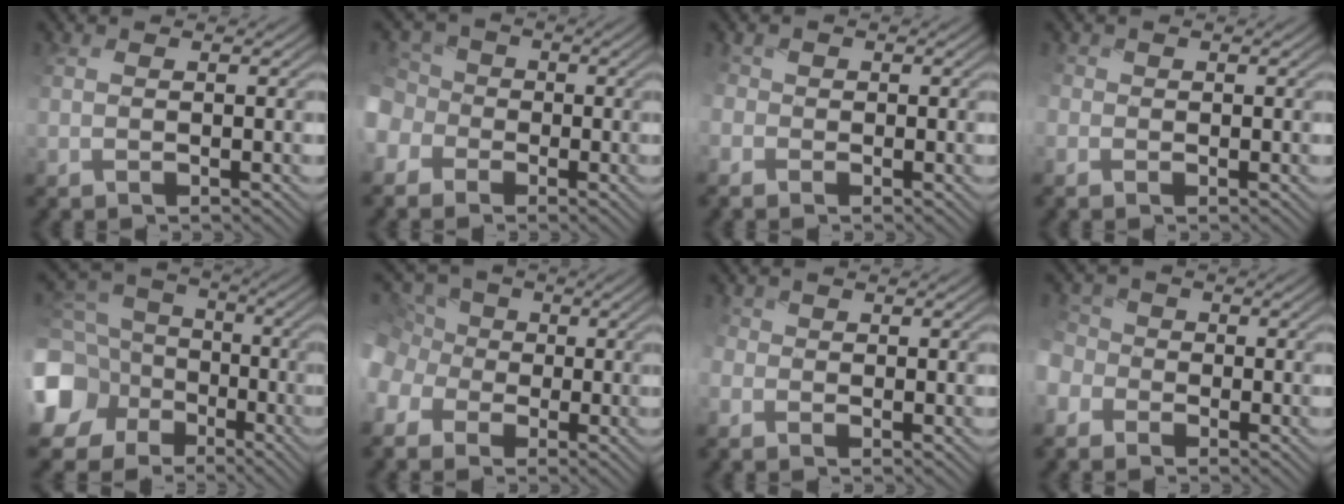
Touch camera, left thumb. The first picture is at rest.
{"total": 6.1, "force": [-2.1, 5.2, 2.3], "torque": [-0.080, -0.003, -0.055]}
{"total": 2.2, "force": [-1.1, 1.8, 0.7], "torque": [-0.024, -0.003, -0.024]}
{"total": 1.5, "force": [-0.7, 1.3, 0.5], "torque": [-0.016, -0.003, -0.013]}
{"total": 15.0, "force": [-4.4, 13.2, 5.7], "torque": [-0.217, -0.025, -0.075]}
{"total": 9.4, "force": [-2.8, 8.1, 4.0], "torque": [-0.134, -0.011, -0.079]}
{"total": 2.0, "force": [-0.8, 1.7, 0.8], "torque": [-0.030, -0.004, -0.017]}
{"total": 4.6, "force": [-2.0, 3.7, 1.8], "torque": [-0.061, 0.000, -0.049]}